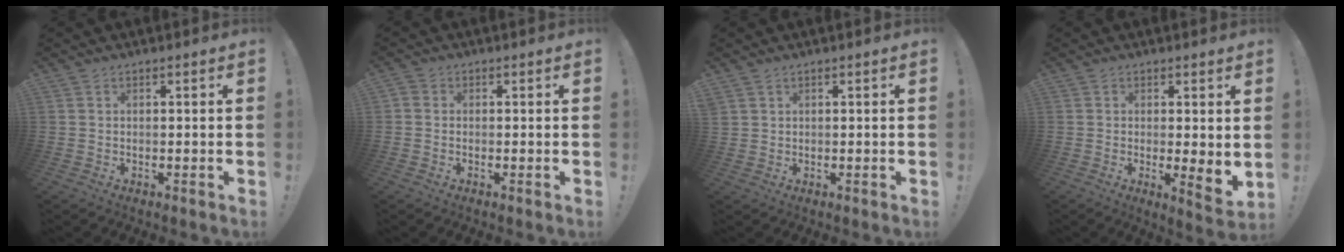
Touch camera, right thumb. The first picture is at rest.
{"total": 1.1, "force": [-0.5, 0.8, 0.4], "torque": [-0.009, 0.004, -0.009]}
{"total": 1.2, "force": [0.7, 0.8, 0.4], "torque": [-0.014, 0.004, 0.016]}
{"total": 5.1, "force": [1.3, 1.0, 4.8], "torque": [-0.053, -0.027, 0.027]}